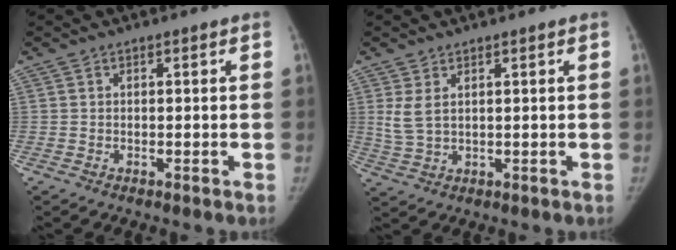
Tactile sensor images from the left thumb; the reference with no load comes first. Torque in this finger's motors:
{"motor_torque": [0.46, 0.36, 0.36, -0.54, 0.07]}